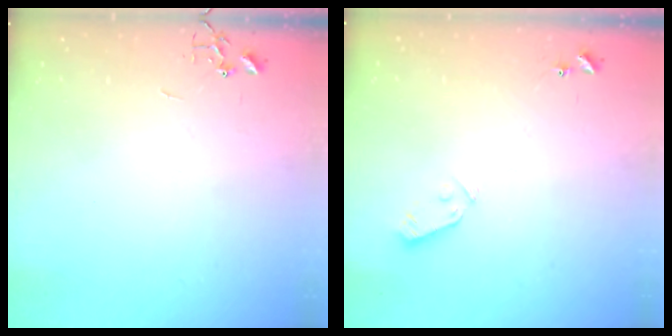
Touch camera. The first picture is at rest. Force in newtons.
{"total": 3.8, "press": 3.7, "slide": 0.8}